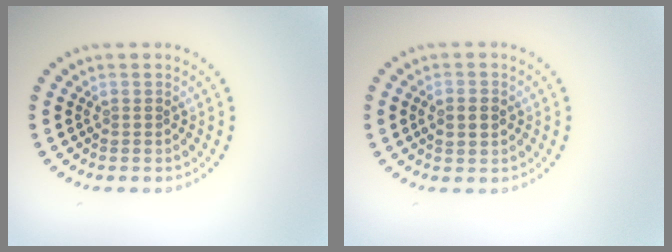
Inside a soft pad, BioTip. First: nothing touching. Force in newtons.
{"total": 2.4, "press": 2.4, "slide": 0.2}